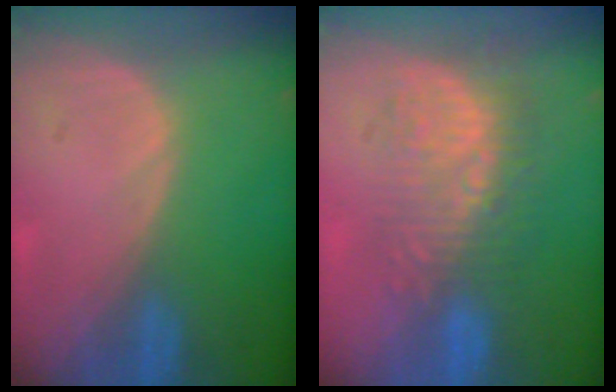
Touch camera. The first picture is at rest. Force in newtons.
{"total": 9.4, "press": 8.5, "slide": 4.0}